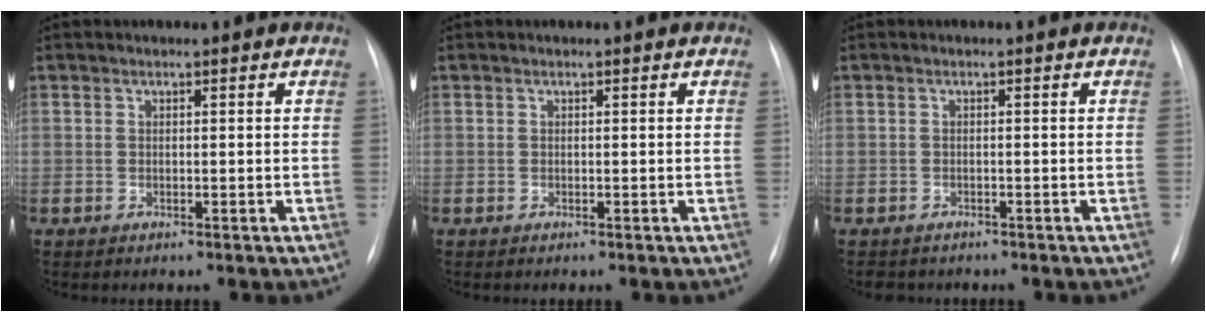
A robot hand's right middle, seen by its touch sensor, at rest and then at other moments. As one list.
[{"total": 0.0}, {"total": 2.5, "force": [-2.2, 1.2, 0.2], "torque": [-0.003, -0.001, -0.030]}]